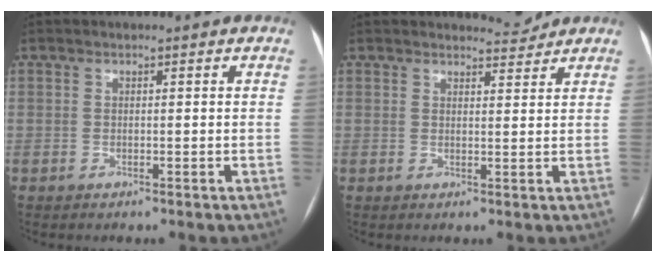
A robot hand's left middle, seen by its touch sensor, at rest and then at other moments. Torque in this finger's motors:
{"motor_torque": [0.00, 0.00, -0.04, -0.01]}